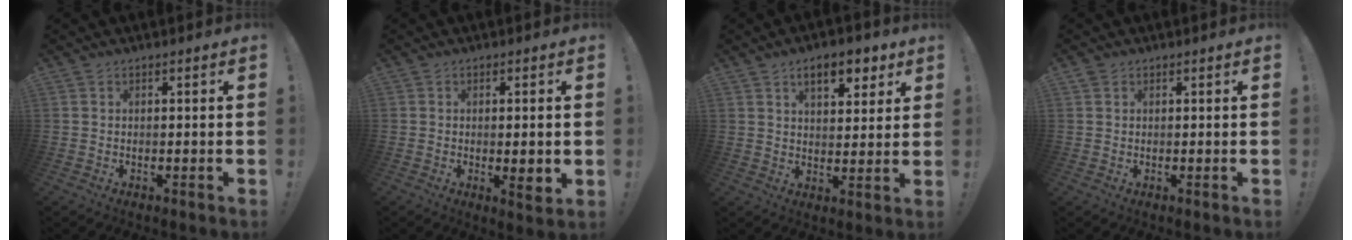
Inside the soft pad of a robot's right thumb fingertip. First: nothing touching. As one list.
[{"total": 5.3, "force": [-0.2, 0.8, 5.2], "torque": [-0.062, -0.012, -0.004]}, {"total": 9.3, "force": [5.4, 4.2, 6.3], "torque": [-0.079, -0.022, 0.091]}, {"total": 0.7, "force": [0.6, 0.5, 0.1], "torque": [0.006, -0.003, 0.009]}]